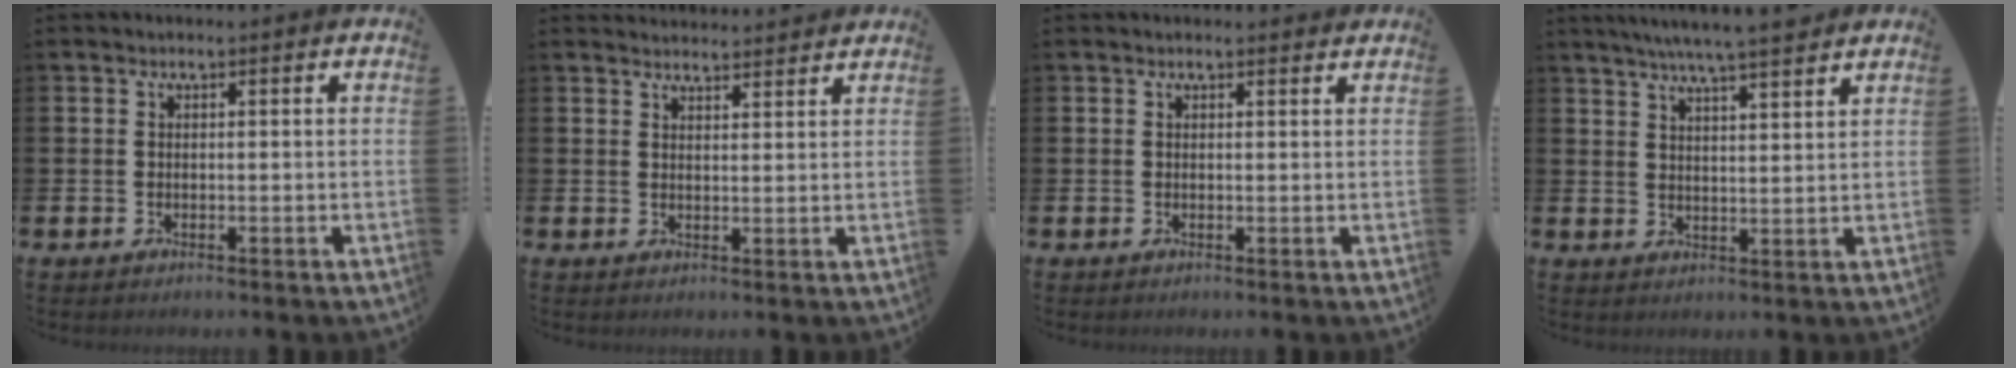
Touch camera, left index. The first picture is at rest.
{"total": 3.0, "force": [2.9, 0.3, -0.1], "torque": [-0.003, -0.017, 0.054]}
{"total": 0.7, "force": [0.6, 0.2, 0.1], "torque": [0.006, -0.001, 0.010]}
{"total": 6.5, "force": [6.1, -0.2, 2.3], "torque": [-0.051, -0.027, 0.106]}